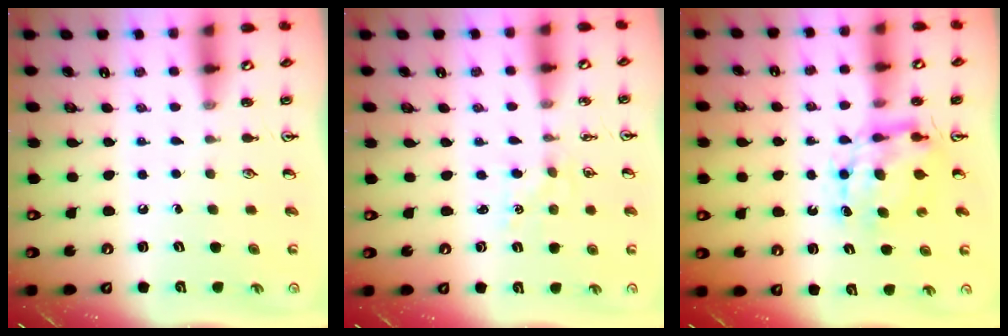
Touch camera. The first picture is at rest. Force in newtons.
{"total": 1.0, "press": 0.9, "slide": 0.2}
{"total": 7.7, "press": 7.7, "slide": 0.5}